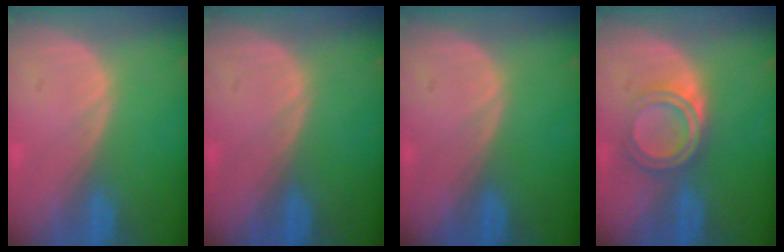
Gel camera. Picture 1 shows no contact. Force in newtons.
{"total": 0.0}
{"total": 0.0}
{"total": 4.8, "press": 4.7, "slide": 1.1}